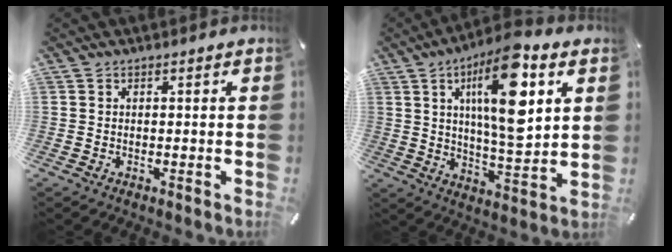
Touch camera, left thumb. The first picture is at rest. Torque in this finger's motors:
{"motor_torque": [2.52, 2.49, 1.79, -0.98, 0.25]}